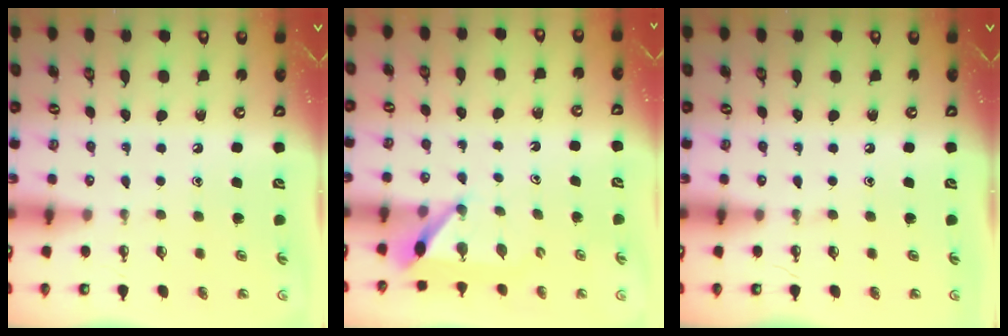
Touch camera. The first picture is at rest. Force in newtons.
{"total": 5.8, "press": 5.8, "slide": 0.4}
{"total": 0.0}